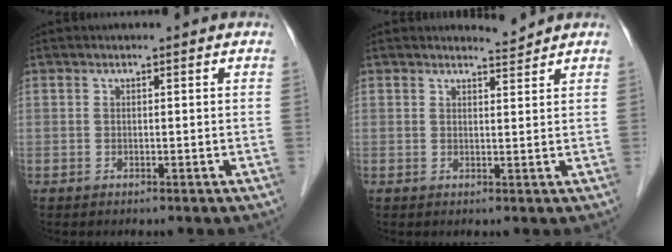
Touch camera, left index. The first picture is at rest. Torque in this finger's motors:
{"motor_torque": [0.16, -0.26, 0.00, 0.00]}